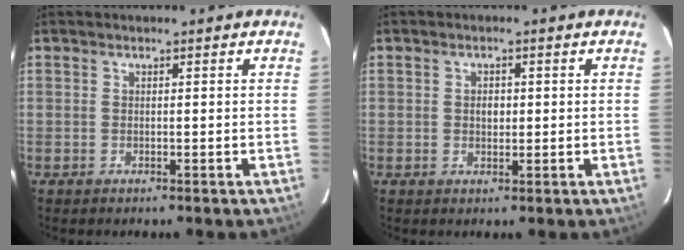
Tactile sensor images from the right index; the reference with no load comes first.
{"total": 1.8, "force": [0.1, 1.4, 1.1], "torque": [-0.019, 0.005, 0.001]}